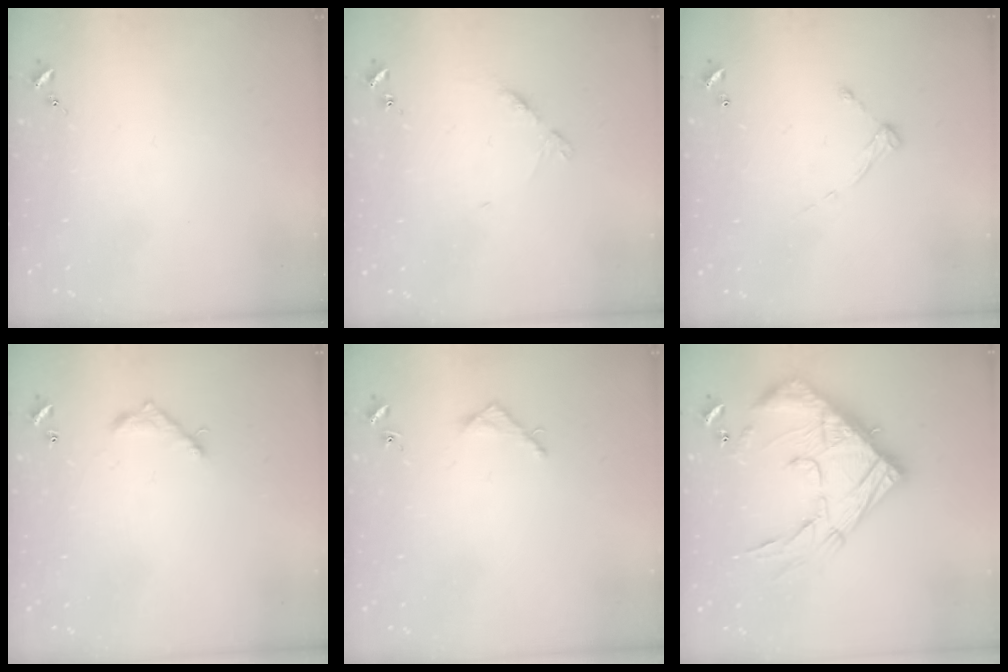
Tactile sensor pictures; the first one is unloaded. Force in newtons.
{"total": 4.7, "press": 4.6, "slide": 0.5}
{"total": 6.9, "press": 6.9, "slide": 0.5}
{"total": 7.3, "press": 7.3, "slide": 0.6}
{"total": 3.3, "press": 3.3, "slide": 0.3}
{"total": 24.5, "press": 24.4, "slide": 2.2}